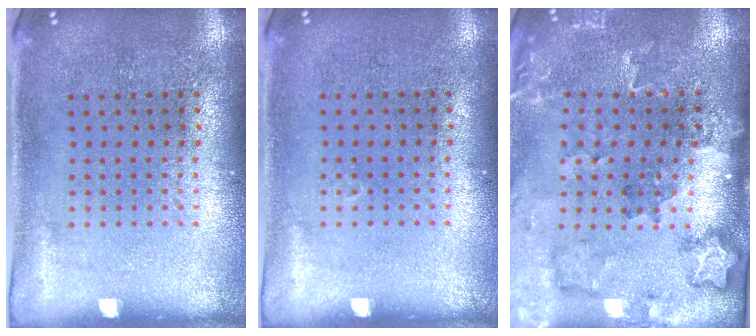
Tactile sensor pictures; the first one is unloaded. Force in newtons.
{"total": 0.0}
{"total": 1.8, "press": 1.8, "slide": 0.3}